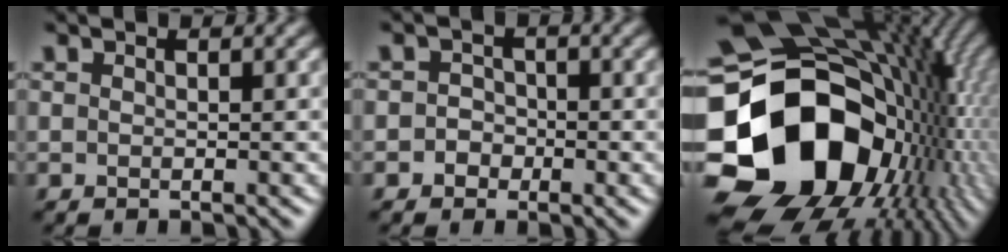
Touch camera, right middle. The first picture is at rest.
{"total": 1.5, "force": [-0.5, 1.4, 0.4], "torque": [0.012, 0.001, -0.017]}
{"total": 21.0, "force": [-1.8, 16.4, 13.0], "torque": [-0.292, -0.032, -0.007]}